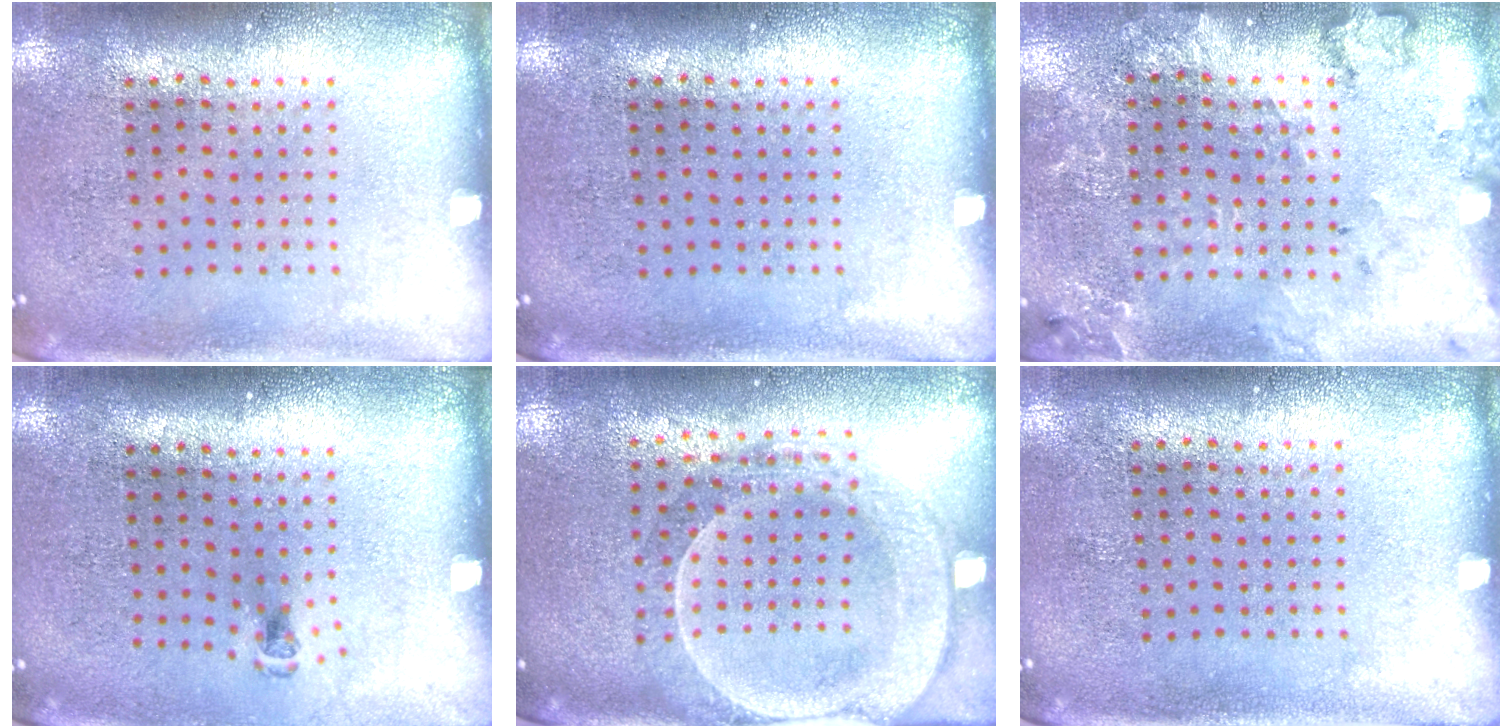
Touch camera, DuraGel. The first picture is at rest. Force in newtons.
{"total": 0.0}
{"total": 1.9, "press": 1.9, "slide": 0.2}
{"total": 0.5, "press": 0.4, "slide": 0.4}
{"total": 2.2, "press": 2.0, "slide": 0.9}
{"total": 0.0}